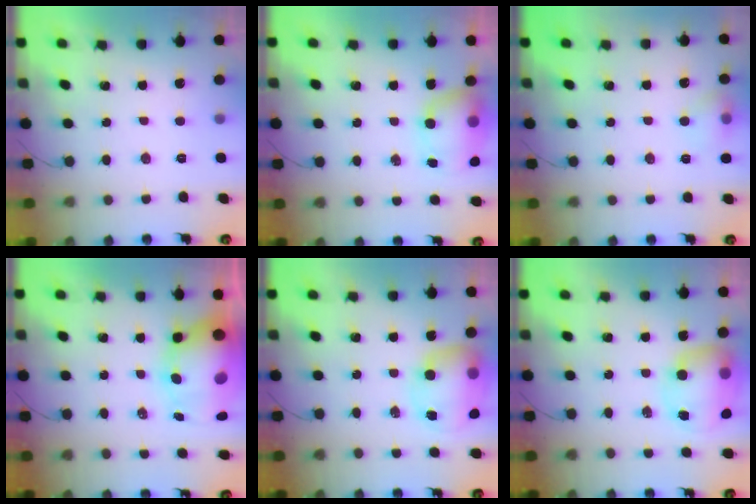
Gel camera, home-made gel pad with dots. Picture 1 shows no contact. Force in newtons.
{"total": 7.5, "press": 7.3, "slide": 1.7}
{"total": 6.8, "press": 6.7, "slide": 1.2}
{"total": 13.1, "press": 12.8, "slide": 2.9}
{"total": 11.3, "press": 11.0, "slide": 2.8}
{"total": 11.3, "press": 11.0, "slide": 2.8}